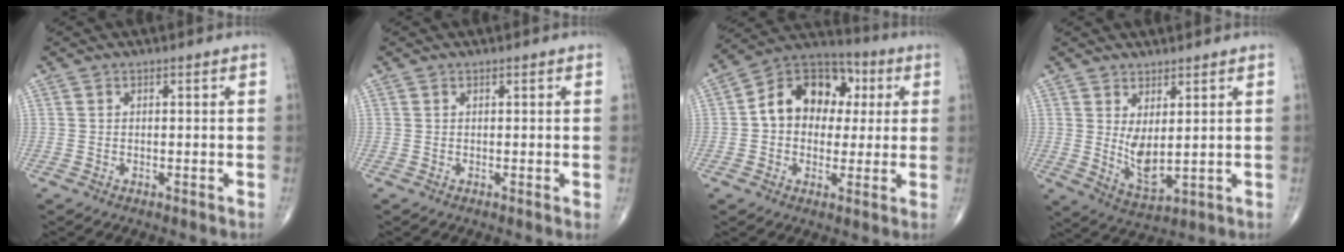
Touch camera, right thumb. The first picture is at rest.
{"total": 0.6, "force": [0.2, 0.1, 0.6], "torque": [-0.013, -0.002, 0.001]}
{"total": 14.9, "force": [2.2, 11.3, 9.5], "torque": [-0.107, 0.026, 0.025]}
{"total": 6.6, "force": [1.3, 2.8, 5.9], "torque": [-0.100, -0.029, 0.038]}